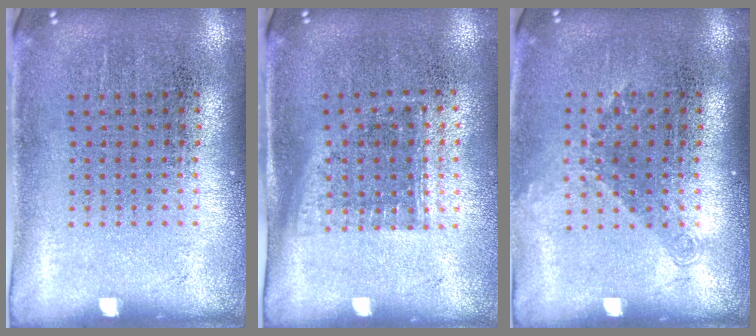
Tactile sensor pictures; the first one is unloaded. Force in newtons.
{"total": 1.1, "press": 0.8, "slide": 0.8}
{"total": 1.2, "press": 0.9, "slide": 0.8}